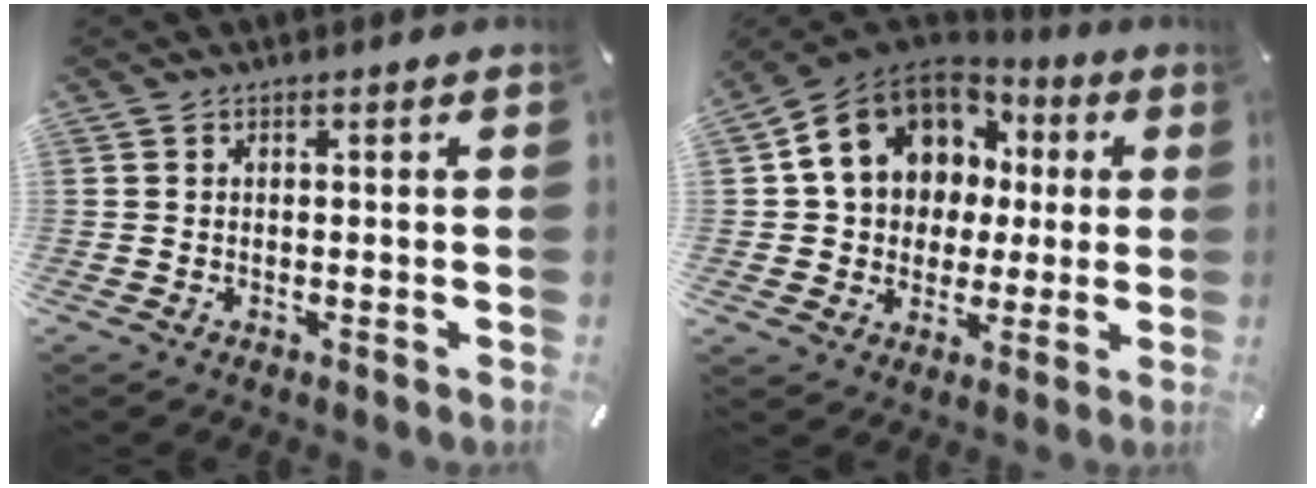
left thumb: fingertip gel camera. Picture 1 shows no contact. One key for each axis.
{"total": 14.2, "fx": 4.2, "fy": 12.3, "fz": 5.7, "tx": -0.110, "ty": -0.013, "tz": 0.085}